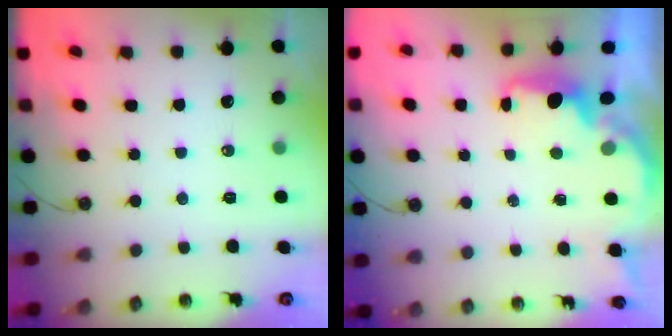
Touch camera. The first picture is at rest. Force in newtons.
{"total": 2.1, "press": 2.0, "slide": 0.8}